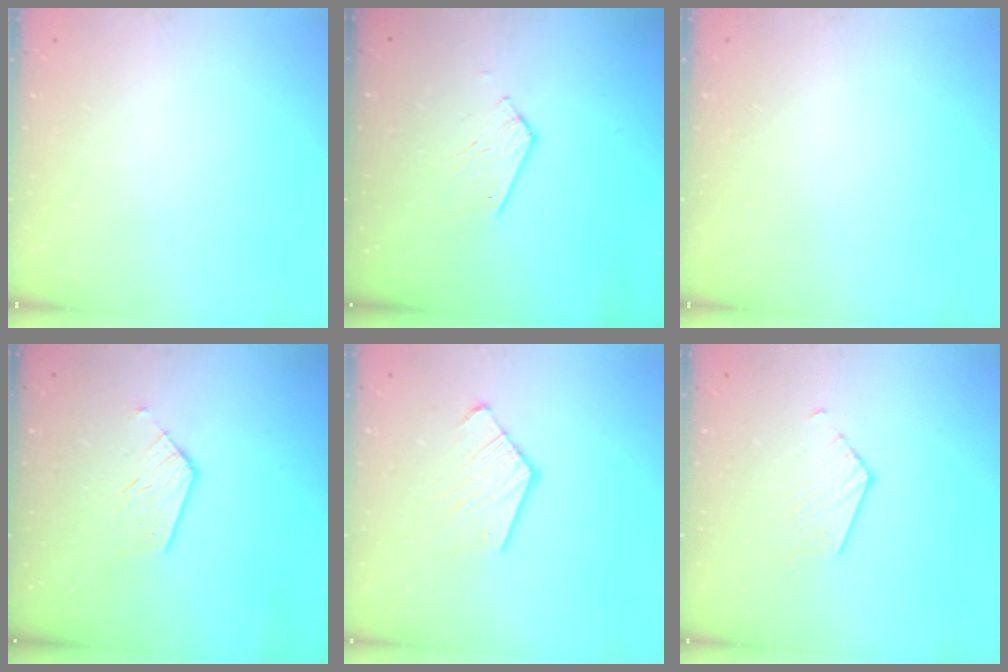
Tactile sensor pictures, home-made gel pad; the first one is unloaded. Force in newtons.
{"total": 6.8, "press": 6.8, "slide": 0.3}
{"total": 0.0}
{"total": 7.2, "press": 7.2, "slide": 0.3}
{"total": 8.7, "press": 8.6, "slide": 0.7}
{"total": 4.3, "press": 4.3, "slide": 0.5}